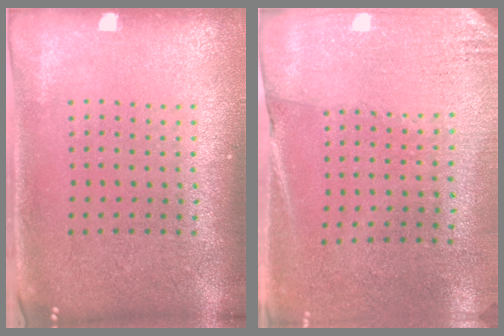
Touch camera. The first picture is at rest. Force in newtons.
{"total": 2.7, "press": 2.4, "slide": 1.3}